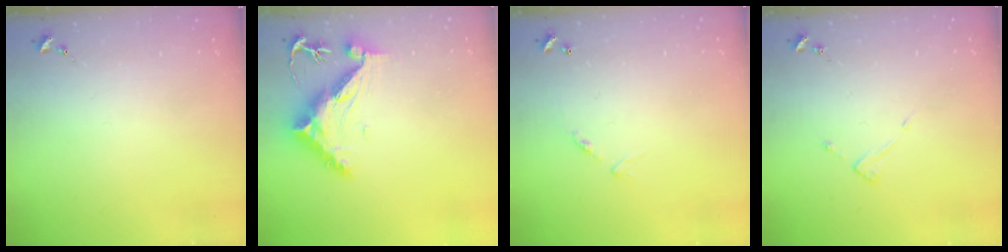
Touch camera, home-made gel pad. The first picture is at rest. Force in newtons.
{"total": 12.9, "press": 12.8, "slide": 0.9}
{"total": 6.9, "press": 6.8, "slide": 0.6}
{"total": 3.6, "press": 3.6, "slide": 0.2}